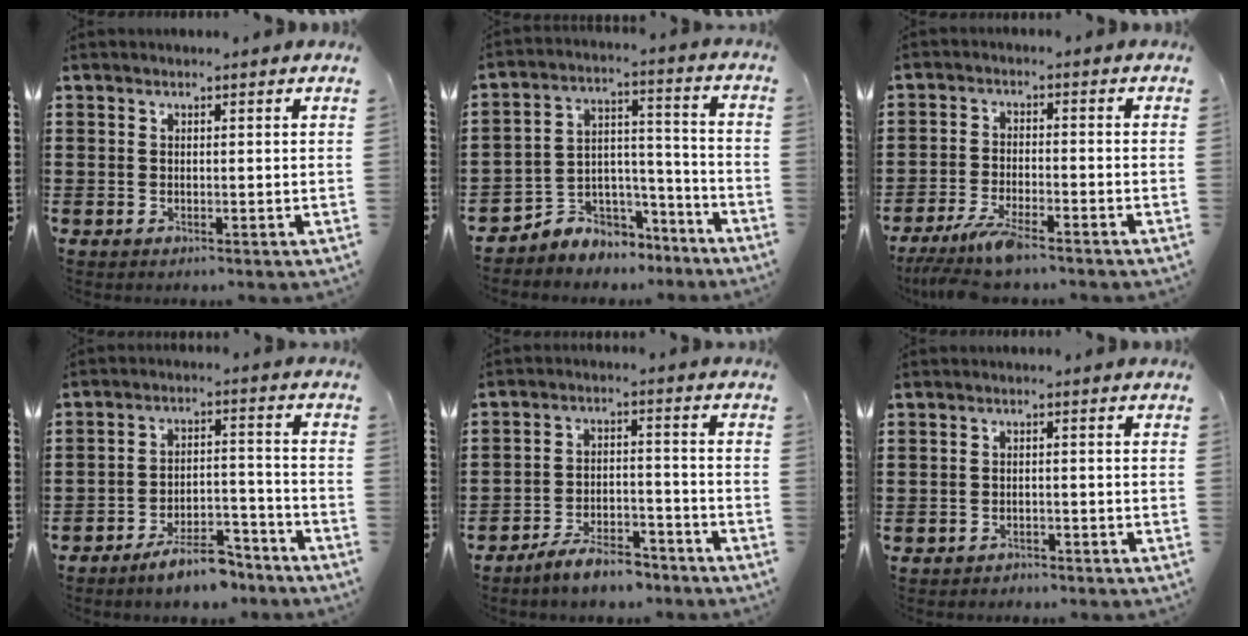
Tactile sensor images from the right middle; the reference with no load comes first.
{"total": 5.1, "force": [-4.3, 2.7, -0.4], "torque": [-0.001, 0.011, -0.088]}
{"total": 6.0, "force": [-4.7, 0.8, 3.6], "torque": [-0.092, -0.020, -0.093]}
{"total": 7.5, "force": [-6.5, 2.0, 3.2], "torque": [-0.055, 0.017, -0.122]}
{"total": 6.3, "force": [-5.8, 1.2, 2.1], "torque": [-0.043, 0.008, -0.113]}
{"total": 1.6, "force": [-1.4, 0.6, -0.2], "torque": [-0.002, 0.003, -0.034]}